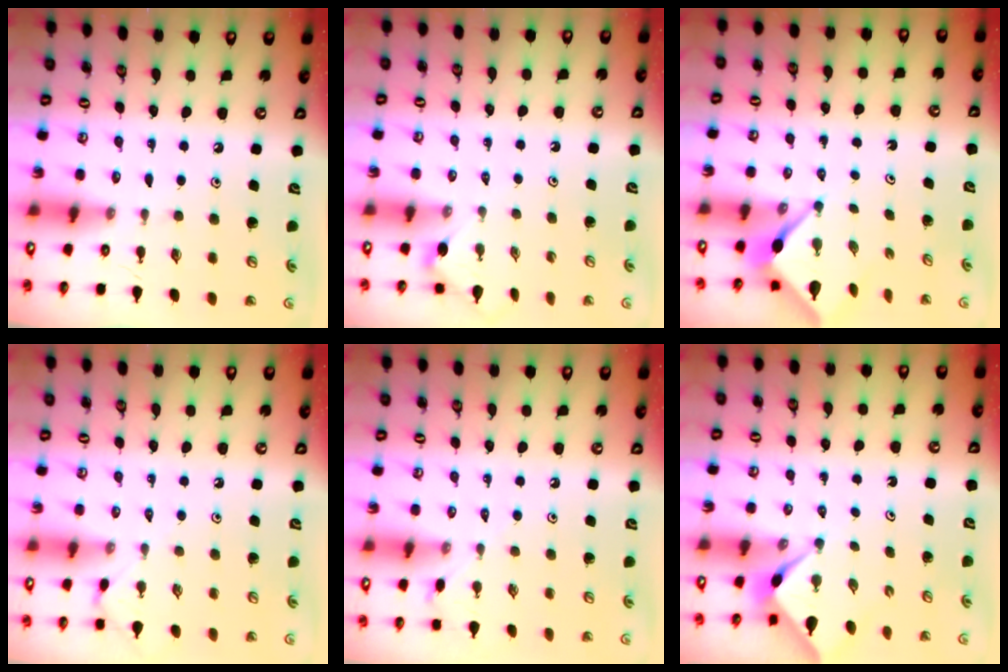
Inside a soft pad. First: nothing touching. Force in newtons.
{"total": 1.1, "press": 1.1, "slide": 0.3}
{"total": 3.1, "press": 3.1, "slide": 0.2}
{"total": 3.1, "press": 3.0, "slide": 0.6}
{"total": 4.2, "press": 4.2, "slide": 0.6}
{"total": 2.4, "press": 2.4, "slide": 0.3}